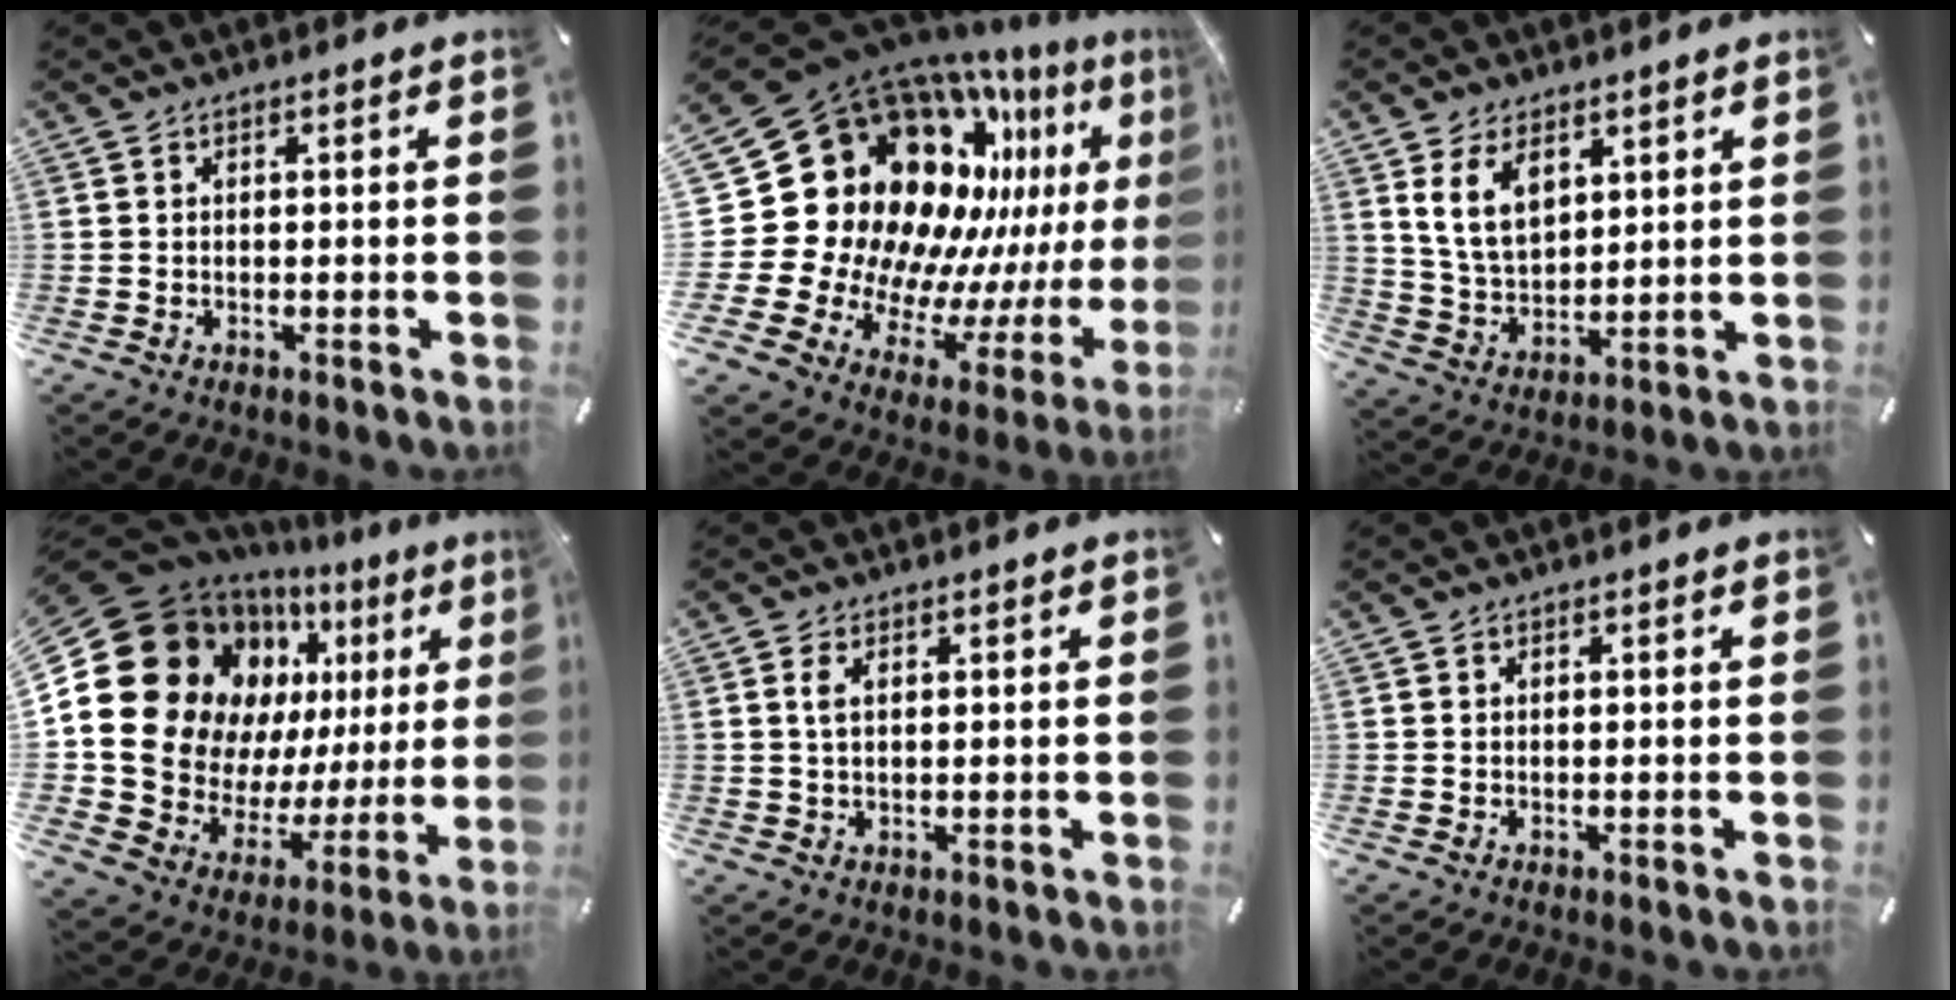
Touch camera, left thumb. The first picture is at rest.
{"total": 27.0, "force": [7.7, 20.5, 15.8], "torque": [-0.260, -0.152, 0.200]}
{"total": 9.0, "force": [4.8, 5.7, 5.0], "torque": [-0.114, -0.015, 0.085]}
{"total": 21.7, "force": [8.0, 16.7, 11.3], "torque": [-0.185, -0.077, 0.172]}
{"total": 2.6, "force": [0.8, 1.3, 2.2], "torque": [-0.054, 0.002, 0.011]}
{"total": 0.0}